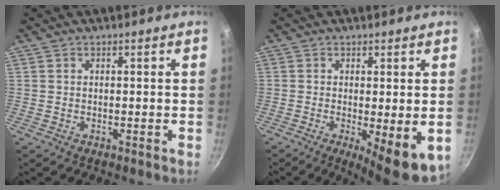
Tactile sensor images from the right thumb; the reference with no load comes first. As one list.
[{"total": 9.6, "force": [-3.3, 2.7, 8.6], "torque": [-0.121, -0.021, -0.044]}]